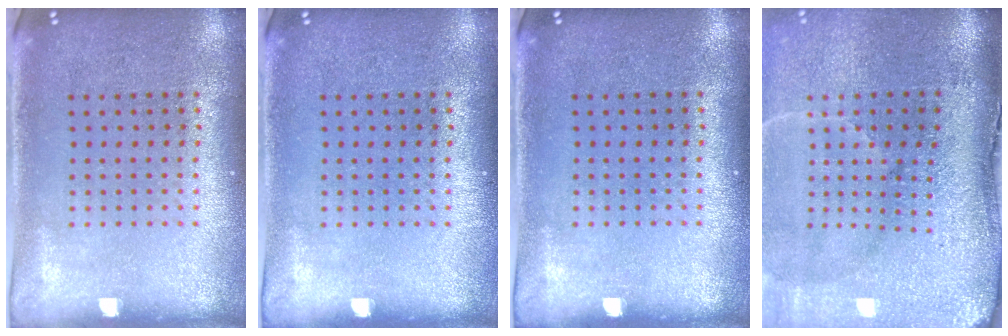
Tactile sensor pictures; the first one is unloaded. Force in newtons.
{"total": 0.0}
{"total": 0.0}
{"total": 5.0, "press": 4.1, "slide": 2.9}